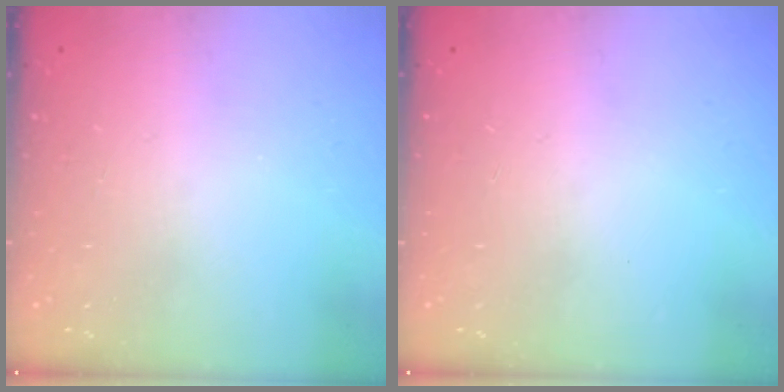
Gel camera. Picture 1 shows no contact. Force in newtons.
{"total": 0.0}